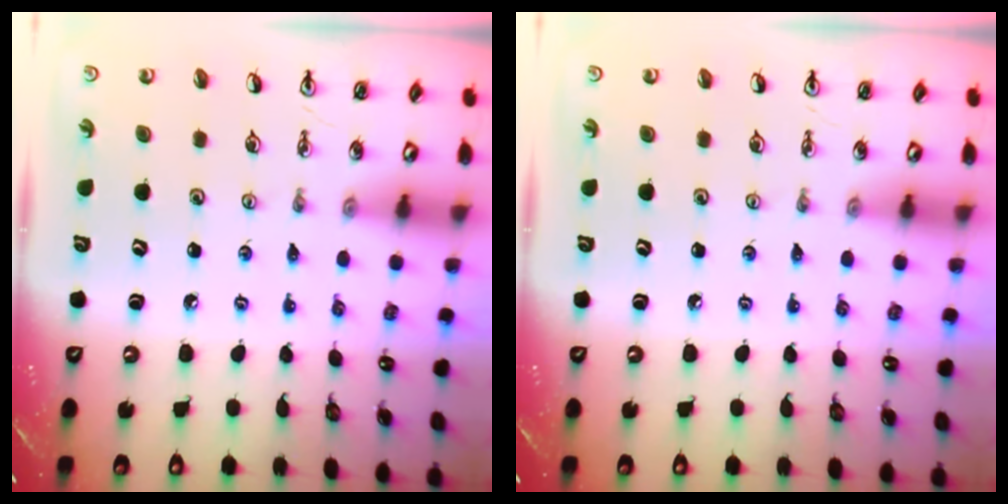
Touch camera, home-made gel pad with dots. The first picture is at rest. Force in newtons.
{"total": 0.0}